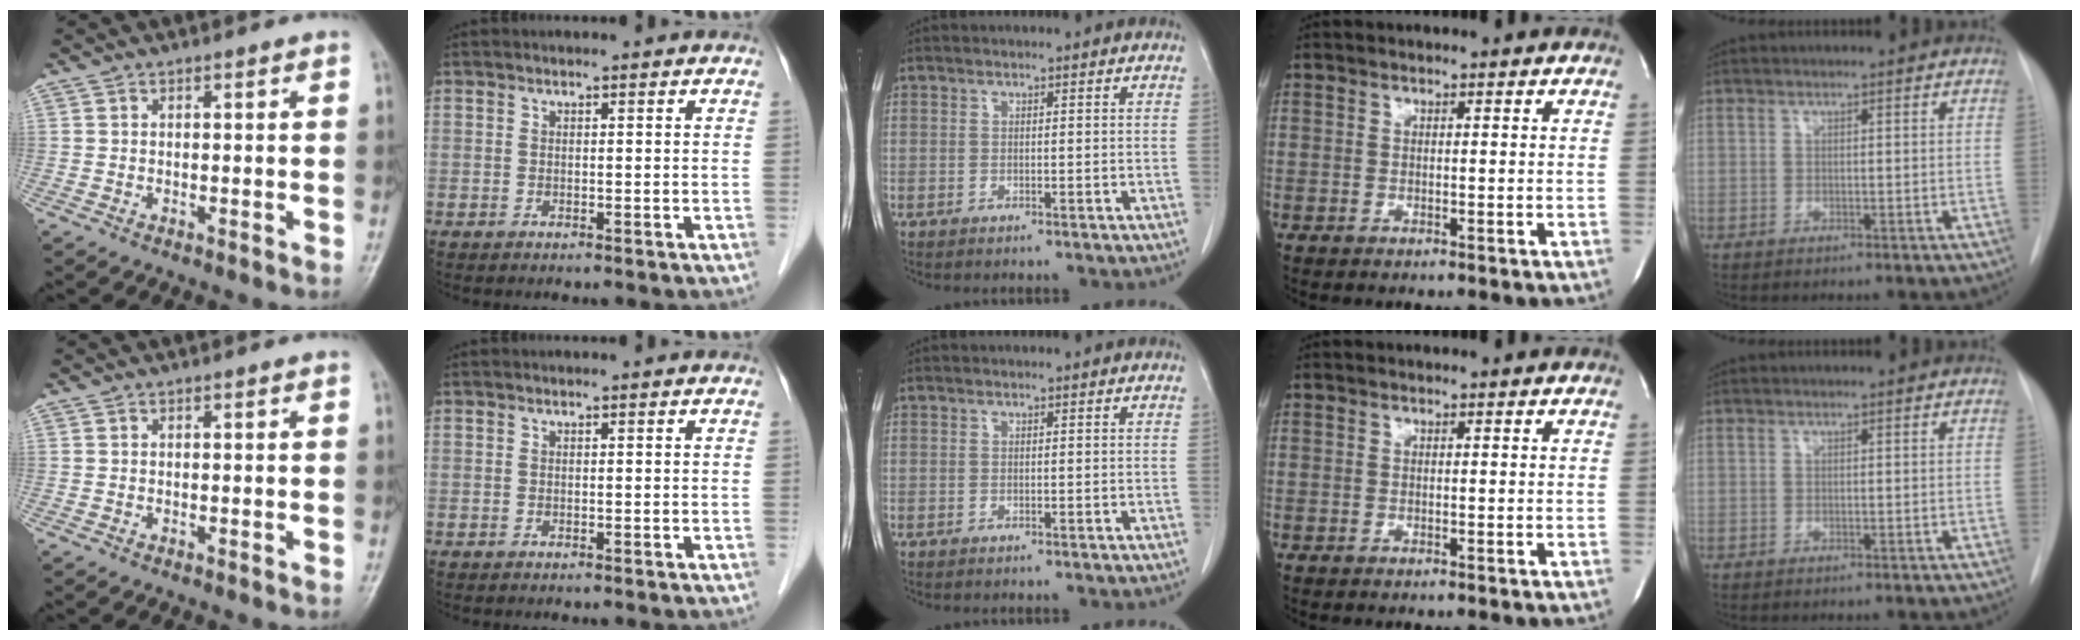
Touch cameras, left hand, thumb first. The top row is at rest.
{}